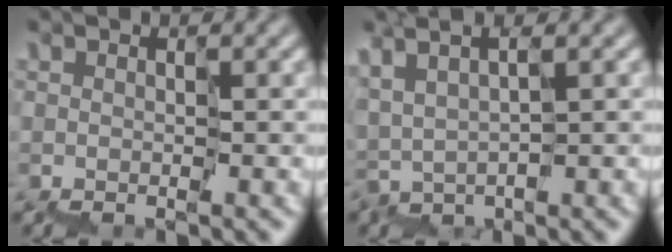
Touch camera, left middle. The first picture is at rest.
{"total": 2.1, "force": [1.7, 0.3, 1.3], "torque": [-0.043, 0.005, 0.041]}